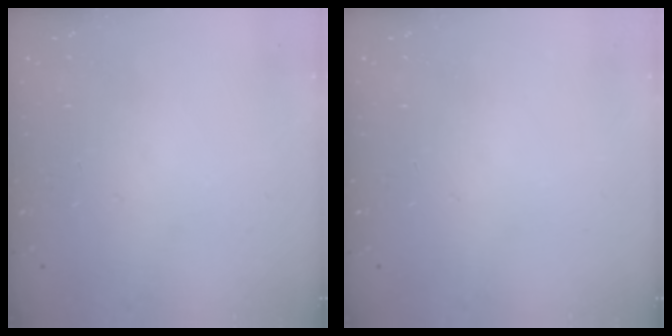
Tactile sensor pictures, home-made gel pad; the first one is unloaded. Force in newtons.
{"total": 0.0}